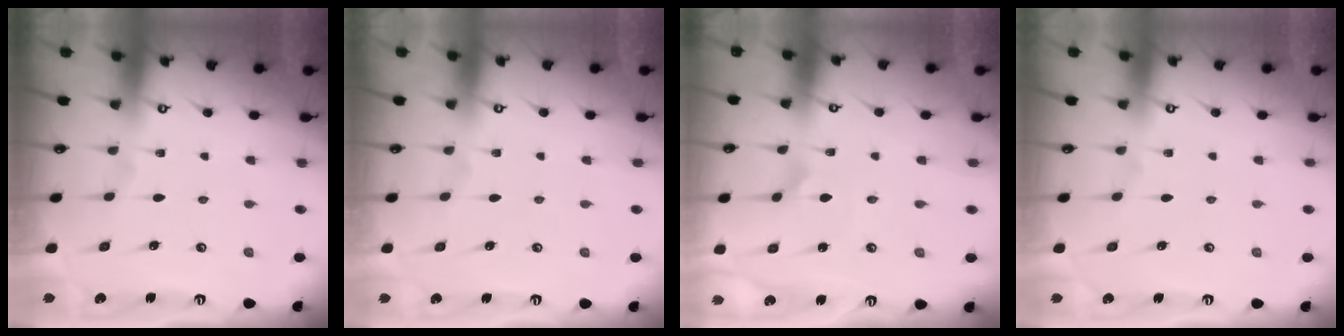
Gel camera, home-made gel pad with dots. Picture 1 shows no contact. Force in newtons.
{"total": 0.0}
{"total": 1.8, "press": 1.8, "slide": 0.1}
{"total": 0.0}